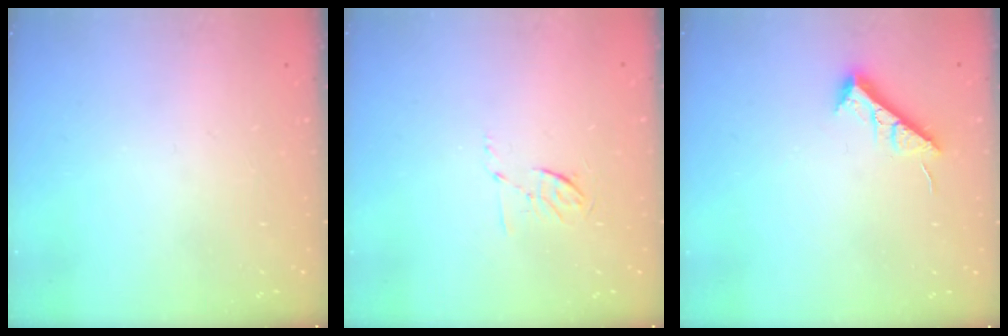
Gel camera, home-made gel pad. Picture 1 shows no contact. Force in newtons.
{"total": 5.4, "press": 5.1, "slide": 1.8}
{"total": 7.3, "press": 7.3, "slide": 0.6}